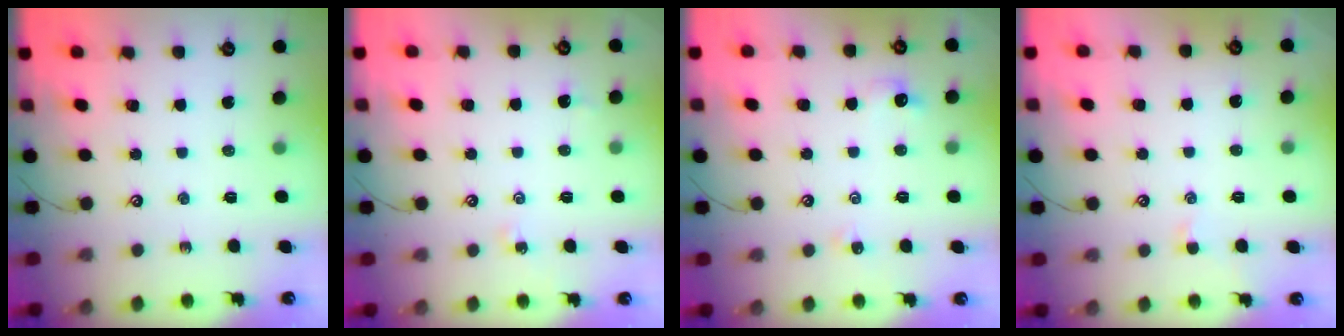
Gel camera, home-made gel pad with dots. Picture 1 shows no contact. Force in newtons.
{"total": 1.6, "press": 1.6, "slide": 0.4}
{"total": 2.3, "press": 2.3, "slide": 0.6}
{"total": 0.0}